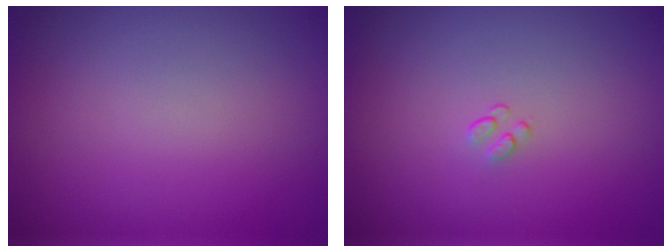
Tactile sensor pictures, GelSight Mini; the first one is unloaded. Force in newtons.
{"total": 0.6, "press": 0.4, "slide": 0.5}